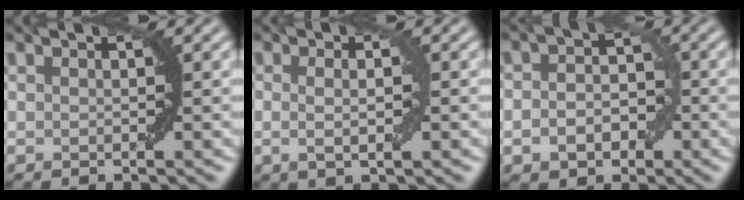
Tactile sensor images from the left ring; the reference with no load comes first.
{"total": 2.3, "force": [0.2, 0.7, 2.2], "torque": [-0.031, -0.004, -0.001]}
{"total": 4.3, "force": [-1.1, 3.2, 2.6], "torque": [-0.024, -0.004, -0.026]}